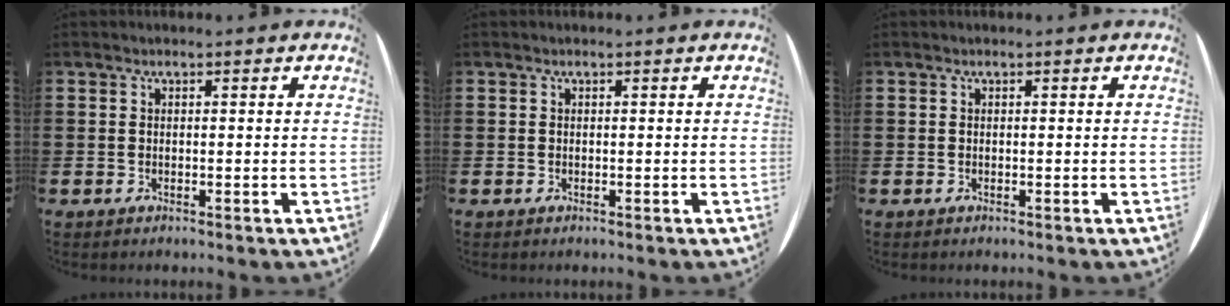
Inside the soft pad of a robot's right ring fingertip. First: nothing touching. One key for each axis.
{"total": 0.0}
{"total": 0.0}